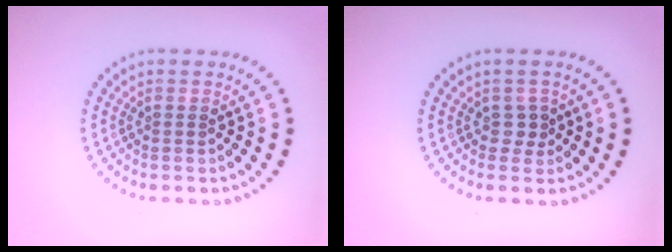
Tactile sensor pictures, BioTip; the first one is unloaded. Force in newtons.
{"total": 1.0, "press": 0.9, "slide": 0.5}